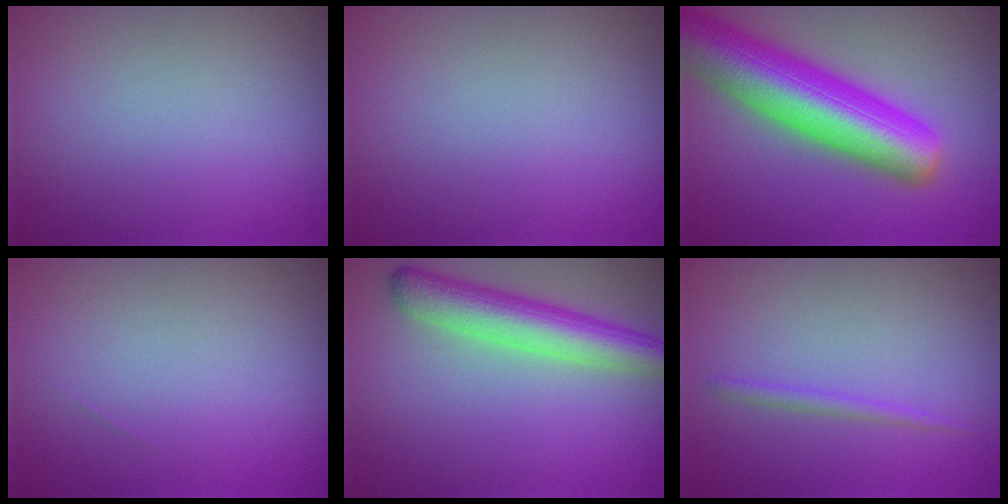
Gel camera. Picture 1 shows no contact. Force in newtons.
{"total": 0.0}
{"total": 10.8, "press": 10.8, "slide": 0.4}
{"total": 0.0}
{"total": 5.6, "press": 5.6, "slide": 0.2}
{"total": 1.0, "press": 1.0, "slide": 0.1}